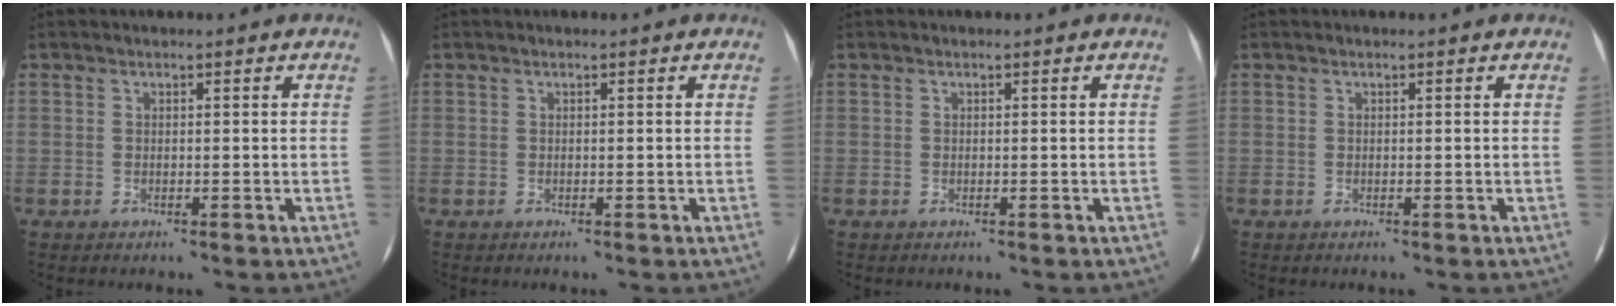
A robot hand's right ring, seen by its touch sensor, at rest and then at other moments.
{"total": 0.0}
{"total": 0.0}
{"total": 0.0}